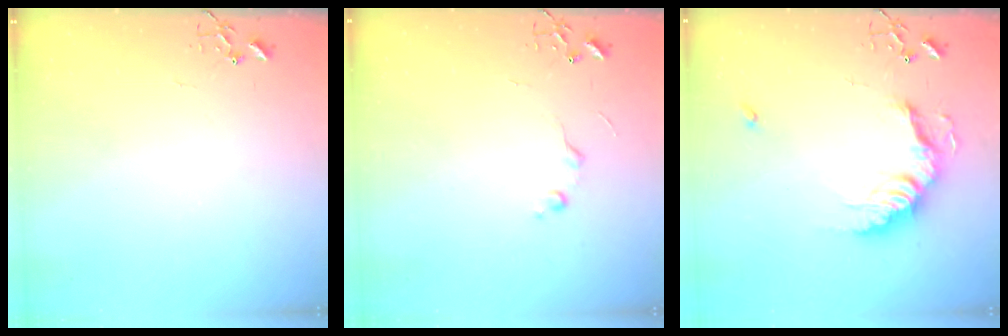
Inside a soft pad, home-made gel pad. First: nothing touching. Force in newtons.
{"total": 6.8, "press": 6.7, "slide": 0.8}
{"total": 17.3, "press": 17.2, "slide": 1.5}